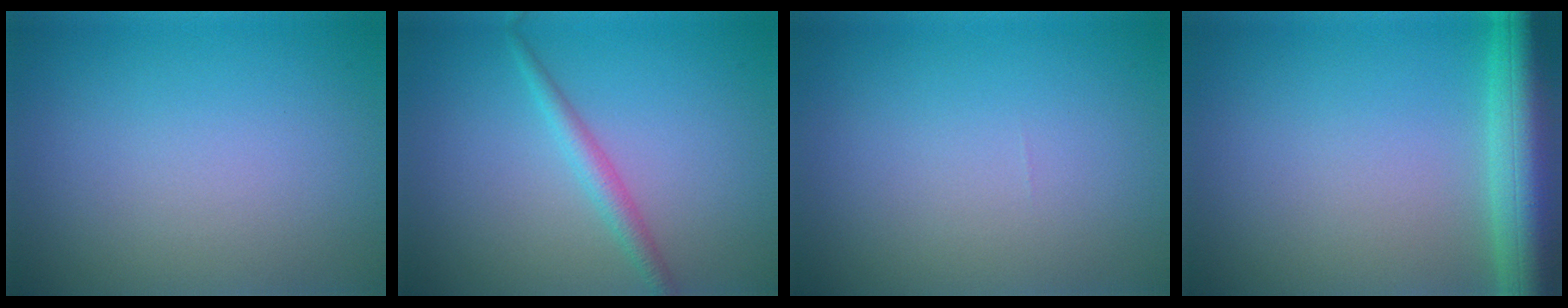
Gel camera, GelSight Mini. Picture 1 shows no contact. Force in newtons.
{"total": 1.9, "press": 1.9, "slide": 0.1}
{"total": 0.0}
{"total": 8.1, "press": 8.1, "slide": 0.4}